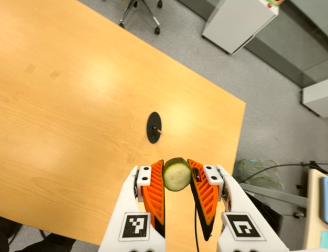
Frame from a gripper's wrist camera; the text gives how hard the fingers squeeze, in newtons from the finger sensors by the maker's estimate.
{"total": 7.8, "left": 7.5, "right": 8.1}